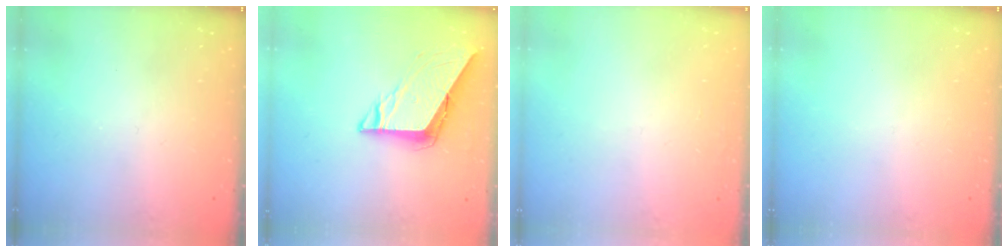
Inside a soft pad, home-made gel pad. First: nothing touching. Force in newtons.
{"total": 8.0, "press": 8.0, "slide": 0.5}
{"total": 0.9, "press": 0.9, "slide": 0.0}
{"total": 0.0}